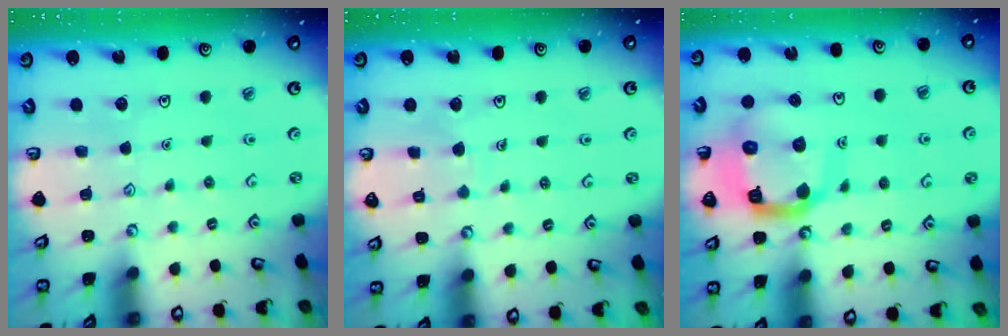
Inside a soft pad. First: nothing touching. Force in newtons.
{"total": 3.5, "press": 3.5, "slide": 0.2}
{"total": 14.3, "press": 14.2, "slide": 1.8}